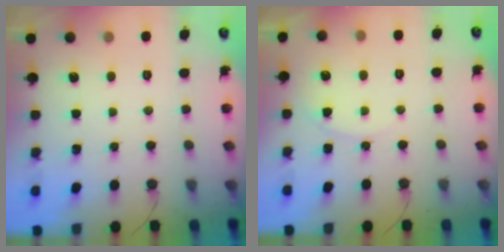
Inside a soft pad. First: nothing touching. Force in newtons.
{"total": 4.9, "press": 4.8, "slide": 0.6}